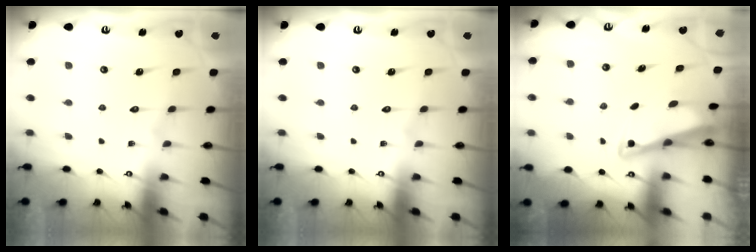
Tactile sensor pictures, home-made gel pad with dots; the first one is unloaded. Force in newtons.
{"total": 0.0}
{"total": 2.8, "press": 2.8, "slide": 0.3}